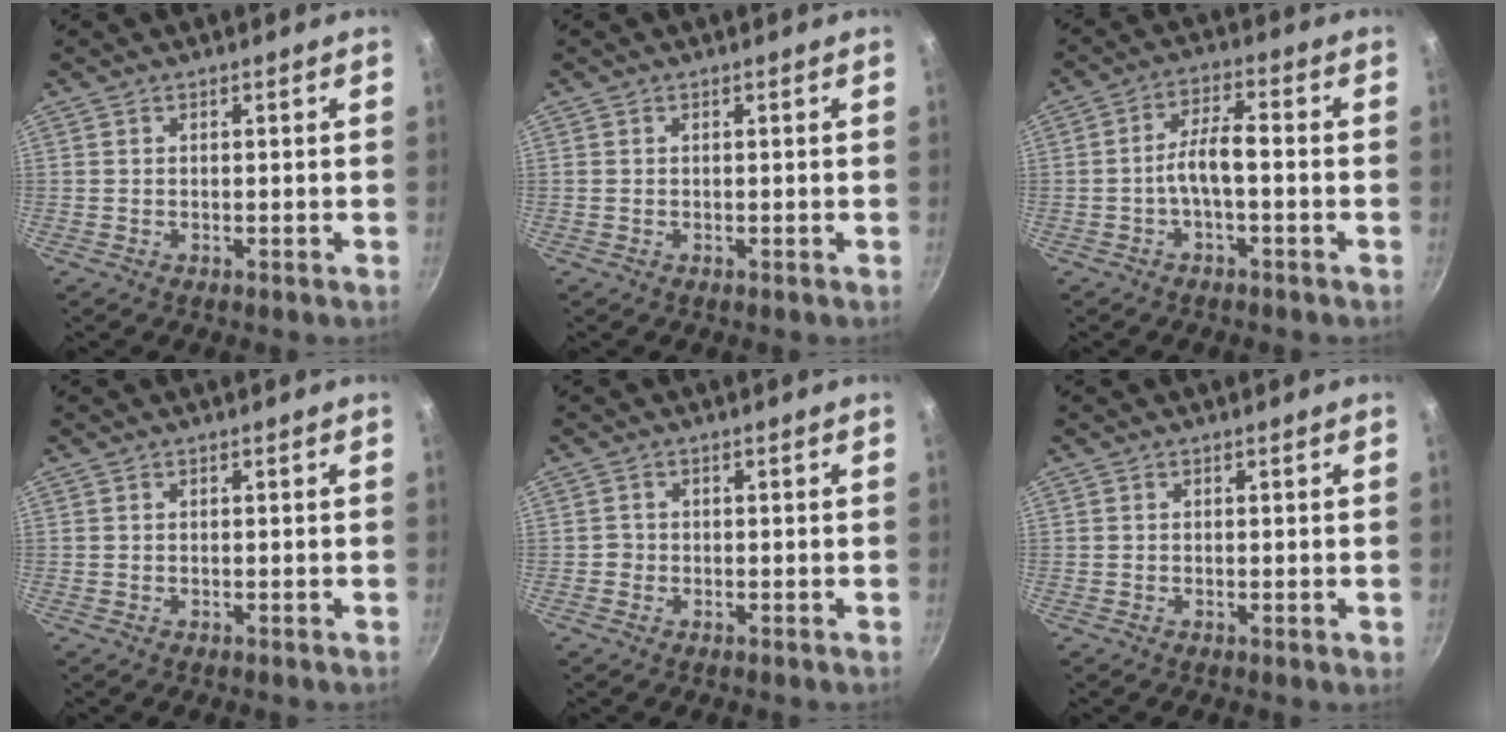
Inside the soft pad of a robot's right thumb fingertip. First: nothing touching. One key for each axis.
{"total": 0.0}
{"total": 5.9, "fx": -1.3, "fy": 2.0, "fz": 5.3, "tx": -0.099, "ty": 0.028, "tz": -0.029}
{"total": 0.0}
{"total": 1.1, "fx": -0.3, "fy": 1.1, "fz": 0.2, "tx": 0.006, "ty": 0.005, "tz": -0.009}
{"total": 0.8, "fx": -0.1, "fy": 0.2, "fz": 0.8, "tx": -0.012, "ty": -0.003, "tz": -0.003}